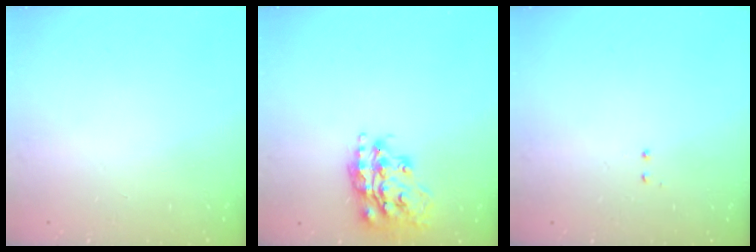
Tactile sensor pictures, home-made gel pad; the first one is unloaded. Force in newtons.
{"total": 18.1, "press": 18.0, "slide": 1.4}
{"total": 0.5, "press": 0.5, "slide": 0.3}